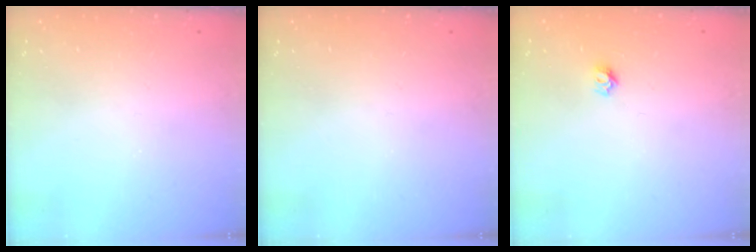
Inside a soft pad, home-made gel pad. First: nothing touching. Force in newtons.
{"total": 0.0}
{"total": 4.4, "press": 4.4, "slide": 0.4}